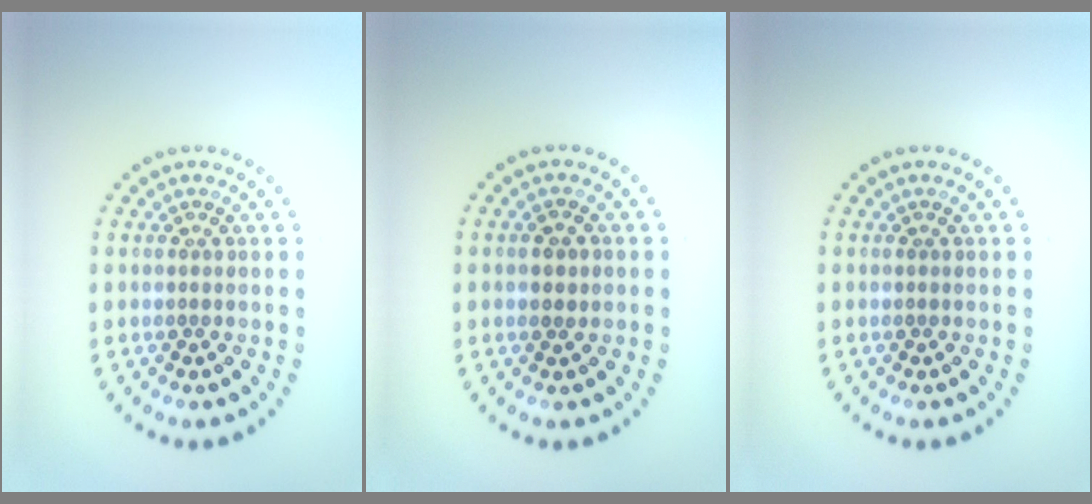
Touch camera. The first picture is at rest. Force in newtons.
{"total": 1.0, "press": 0.9, "slide": 0.3}
{"total": 0.0}